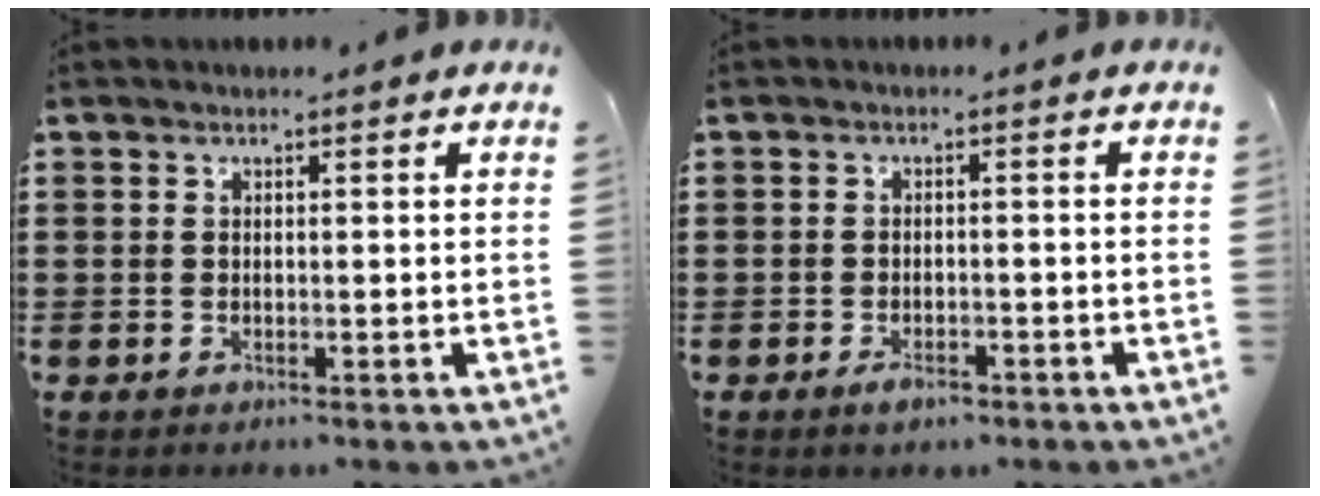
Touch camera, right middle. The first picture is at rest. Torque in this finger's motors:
{"motor_torque": [2.14, 0.00, 0.13, 0.05]}